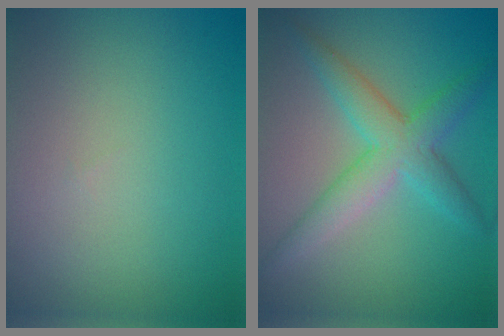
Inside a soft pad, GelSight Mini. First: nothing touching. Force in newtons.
{"total": 4.7, "press": 4.7, "slide": 0.1}